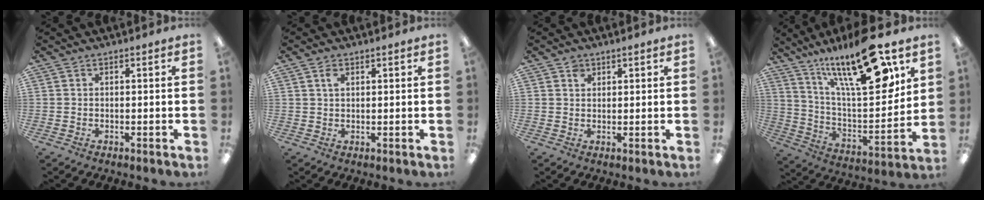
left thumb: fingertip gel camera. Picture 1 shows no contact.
{"total": 2.0, "force": [1.2, 1.0, 1.3], "torque": [-0.022, -0.002, 0.019]}
{"total": 1.7, "force": [1.2, 1.1, 0.5], "torque": [-0.004, -0.005, 0.023]}
{"total": 25.6, "force": [16.4, 7.9, 18.0], "torque": [-0.296, -0.091, 0.268]}